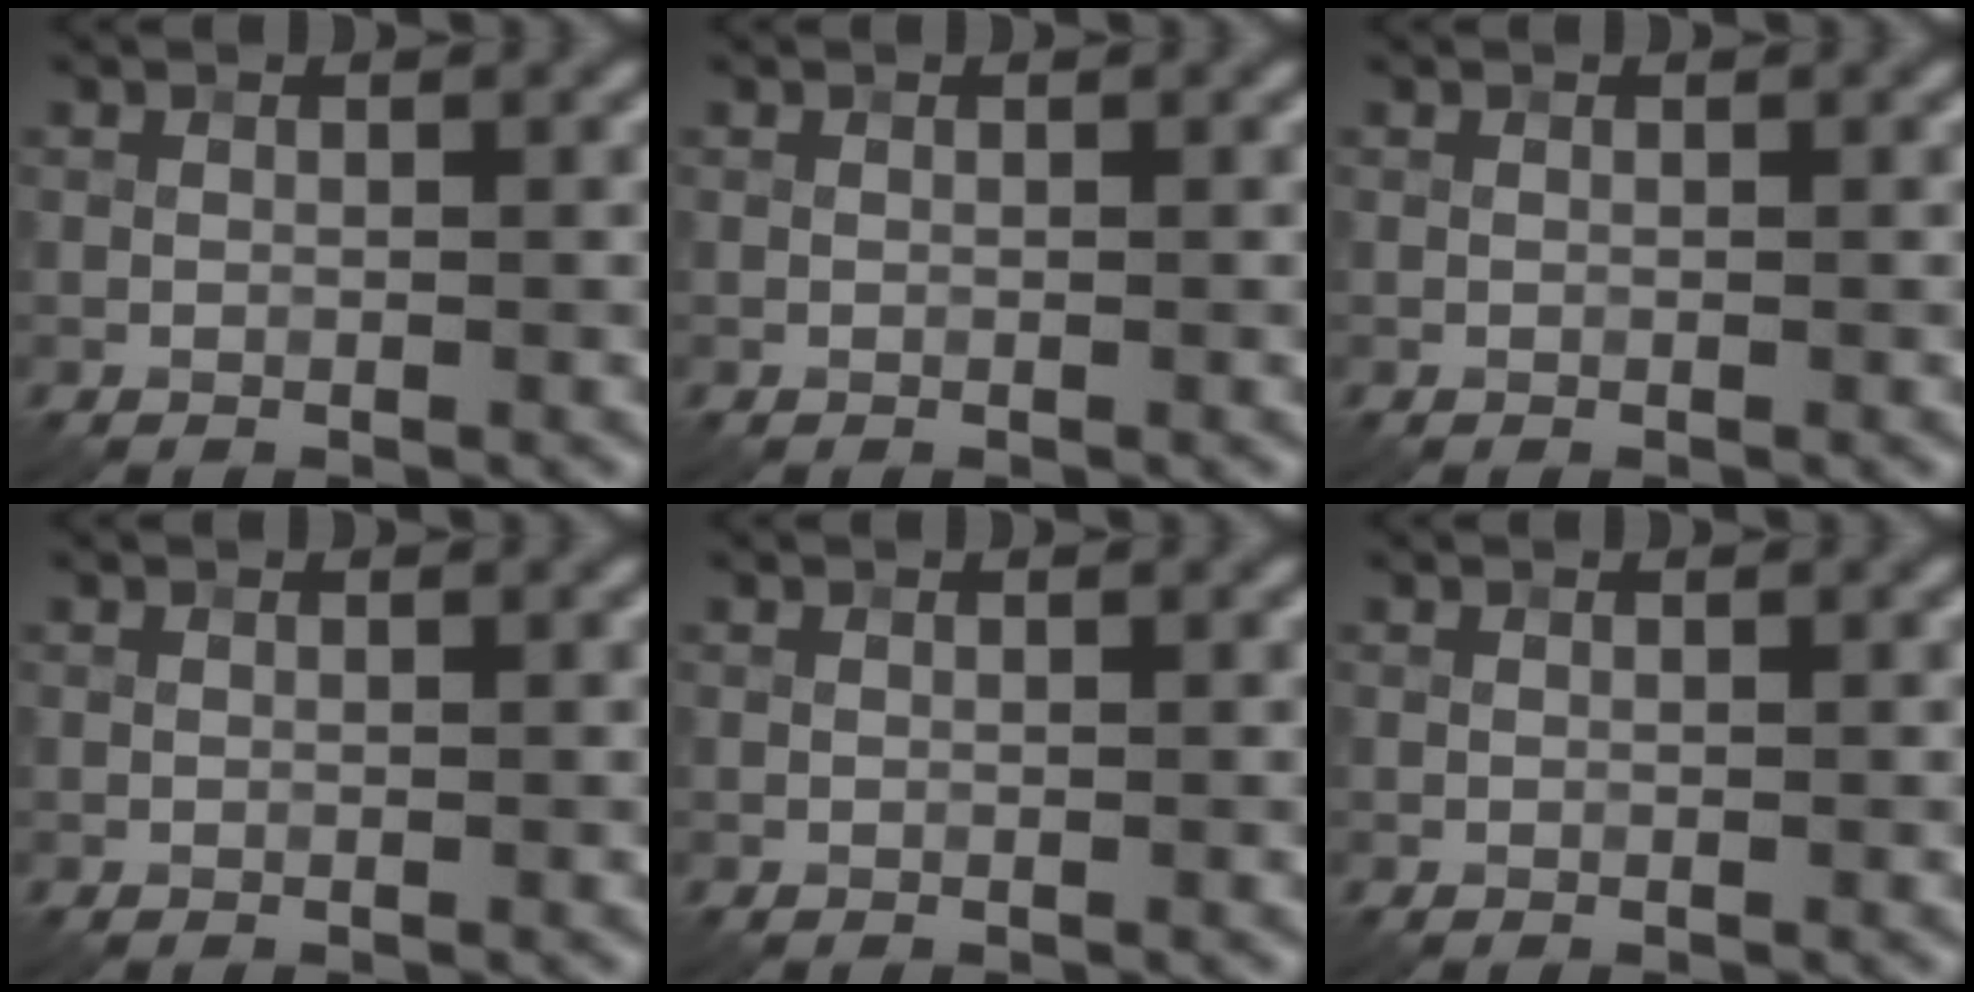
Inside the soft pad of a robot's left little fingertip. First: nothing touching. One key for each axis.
{"total": 0.0}
{"total": 0.0}
{"total": 0.0}
{"total": 0.0}
{"total": 0.0}